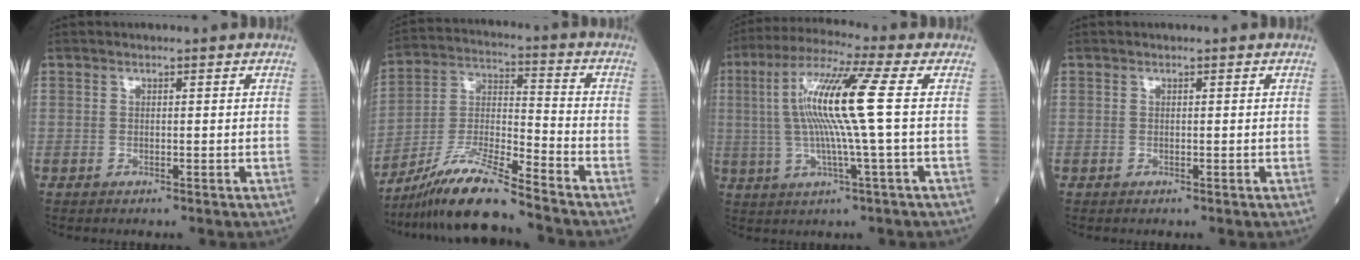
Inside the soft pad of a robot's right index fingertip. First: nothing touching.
{"total": 12.5, "force": [-10.4, -0.3, 7.0], "torque": [-0.144, -0.015, -0.195]}
{"total": 12.7, "force": [1.2, -1.1, 12.6], "torque": [-0.250, 0.013, 0.017]}
{"total": 0.0}